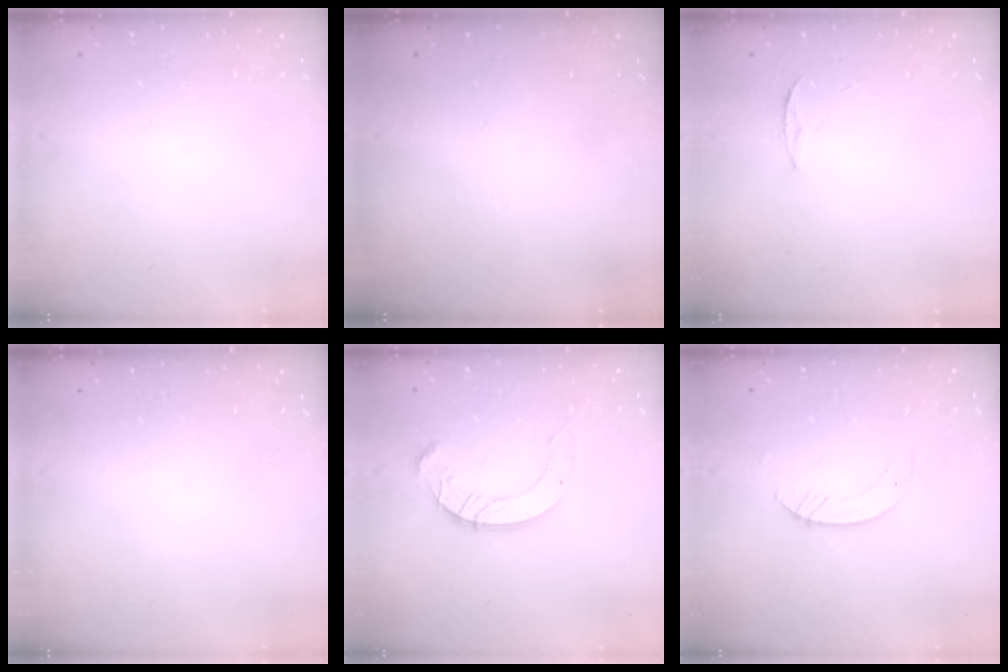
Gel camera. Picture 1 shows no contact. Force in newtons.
{"total": 0.0}
{"total": 3.4, "press": 3.4, "slide": 0.4}
{"total": 0.0}
{"total": 8.3, "press": 8.3, "slide": 0.8}
{"total": 3.8, "press": 3.8, "slide": 0.4}